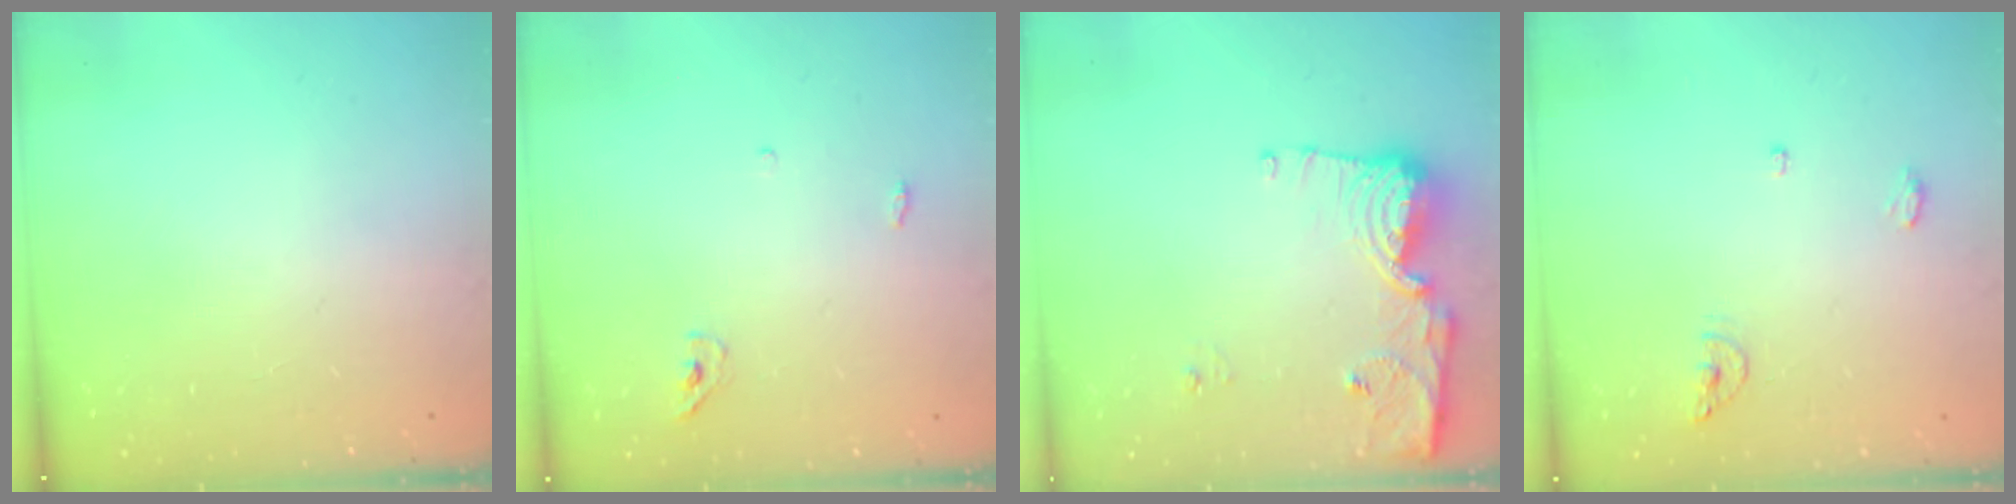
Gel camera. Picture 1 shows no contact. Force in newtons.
{"total": 3.7, "press": 3.5, "slide": 1.1}
{"total": 11.7, "press": 11.6, "slide": 1.1}
{"total": 5.9, "press": 5.6, "slide": 1.7}